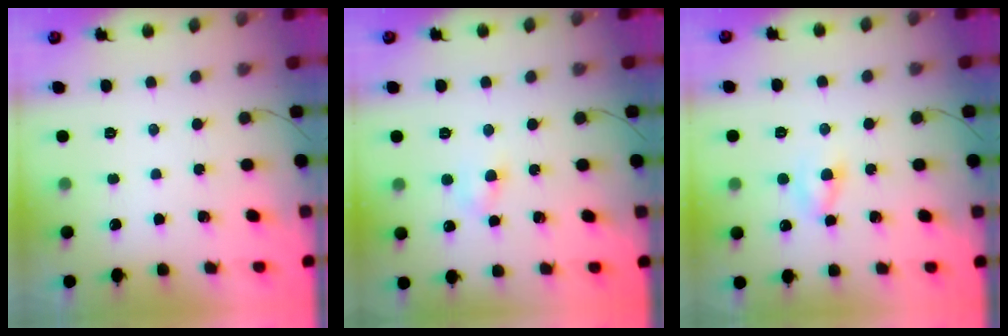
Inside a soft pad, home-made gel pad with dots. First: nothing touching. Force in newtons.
{"total": 3.7, "press": 3.4, "slide": 1.4}
{"total": 3.0, "press": 2.8, "slide": 1.1}